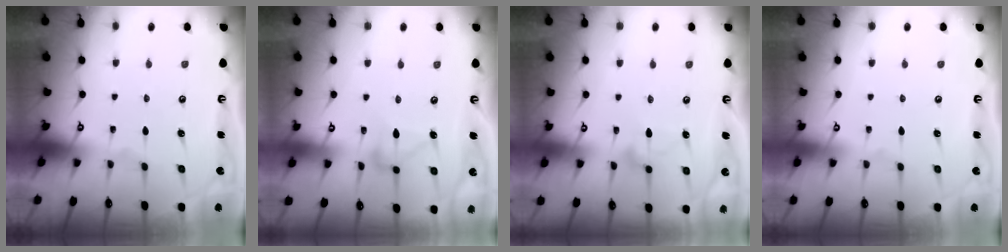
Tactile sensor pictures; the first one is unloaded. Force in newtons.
{"total": 8.7, "press": 8.7, "slide": 0.4}
{"total": 10.5, "press": 10.5, "slide": 0.6}
{"total": 4.0, "press": 4.0, "slide": 0.1}